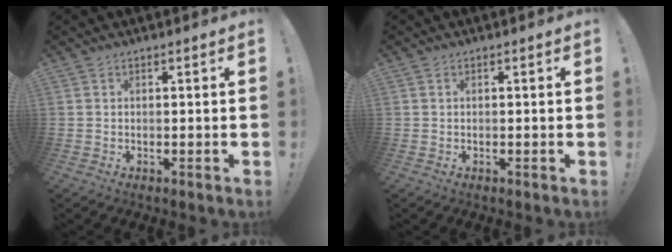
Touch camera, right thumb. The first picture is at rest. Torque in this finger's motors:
{"motor_torque": [-0.04, 0.18, -0.05, 0.13, 0.00]}